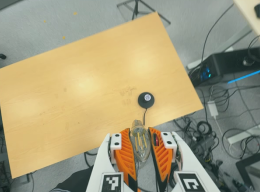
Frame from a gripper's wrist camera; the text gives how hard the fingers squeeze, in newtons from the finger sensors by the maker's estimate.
{"total": 21.7, "left": 25.0, "right": 18.4}